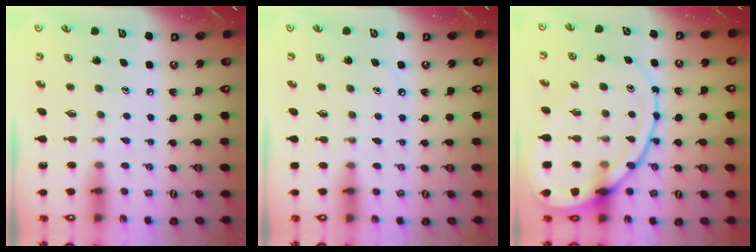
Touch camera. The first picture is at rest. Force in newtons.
{"total": 3.3, "press": 3.3, "slide": 0.5}
{"total": 16.3, "press": 16.2, "slide": 1.4}